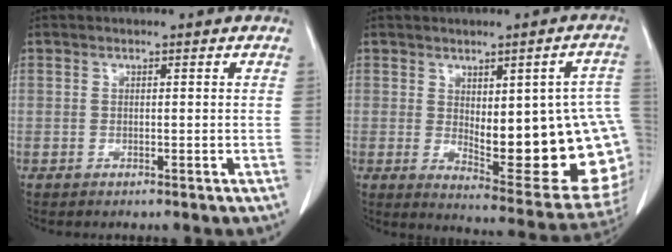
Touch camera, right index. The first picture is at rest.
{"total": 20.6, "force": [-0.7, 5.3, 19.9], "torque": [-0.178, 0.004, 0.016]}